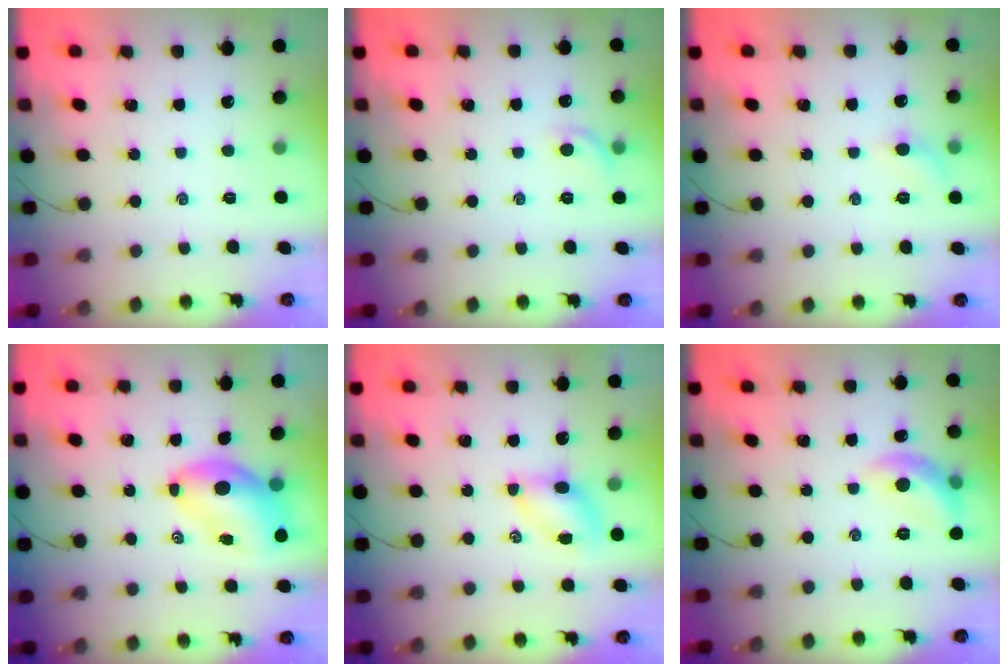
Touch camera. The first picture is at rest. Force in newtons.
{"total": 5.8, "press": 5.6, "slide": 1.5}
{"total": 5.4, "press": 5.2, "slide": 1.7}
{"total": 9.4, "press": 9.0, "slide": 2.7}
{"total": 5.5, "press": 5.4, "slide": 0.7}
{"total": 10.1, "press": 10.1, "slide": 0.2}